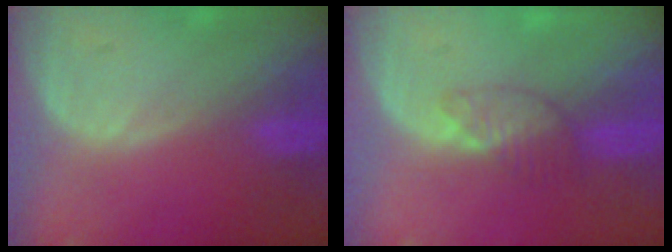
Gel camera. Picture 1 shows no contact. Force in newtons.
{"total": 3.5, "press": 3.2, "slide": 1.5}